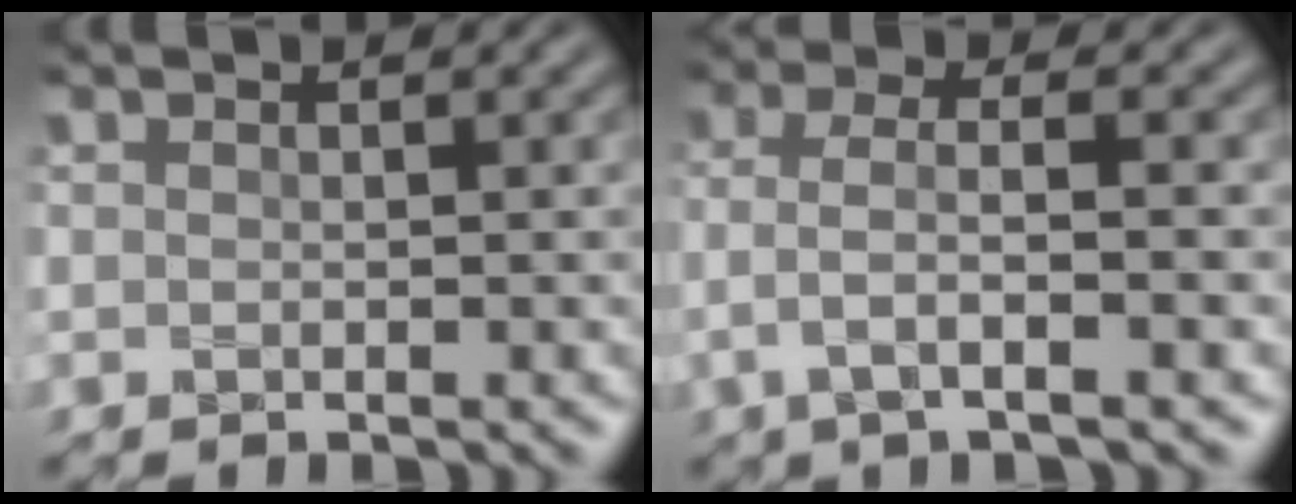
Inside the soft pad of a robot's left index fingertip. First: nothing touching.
{"total": 3.7, "force": [-0.8, 1.1, 3.5], "torque": [-0.065, 0.003, -0.022]}